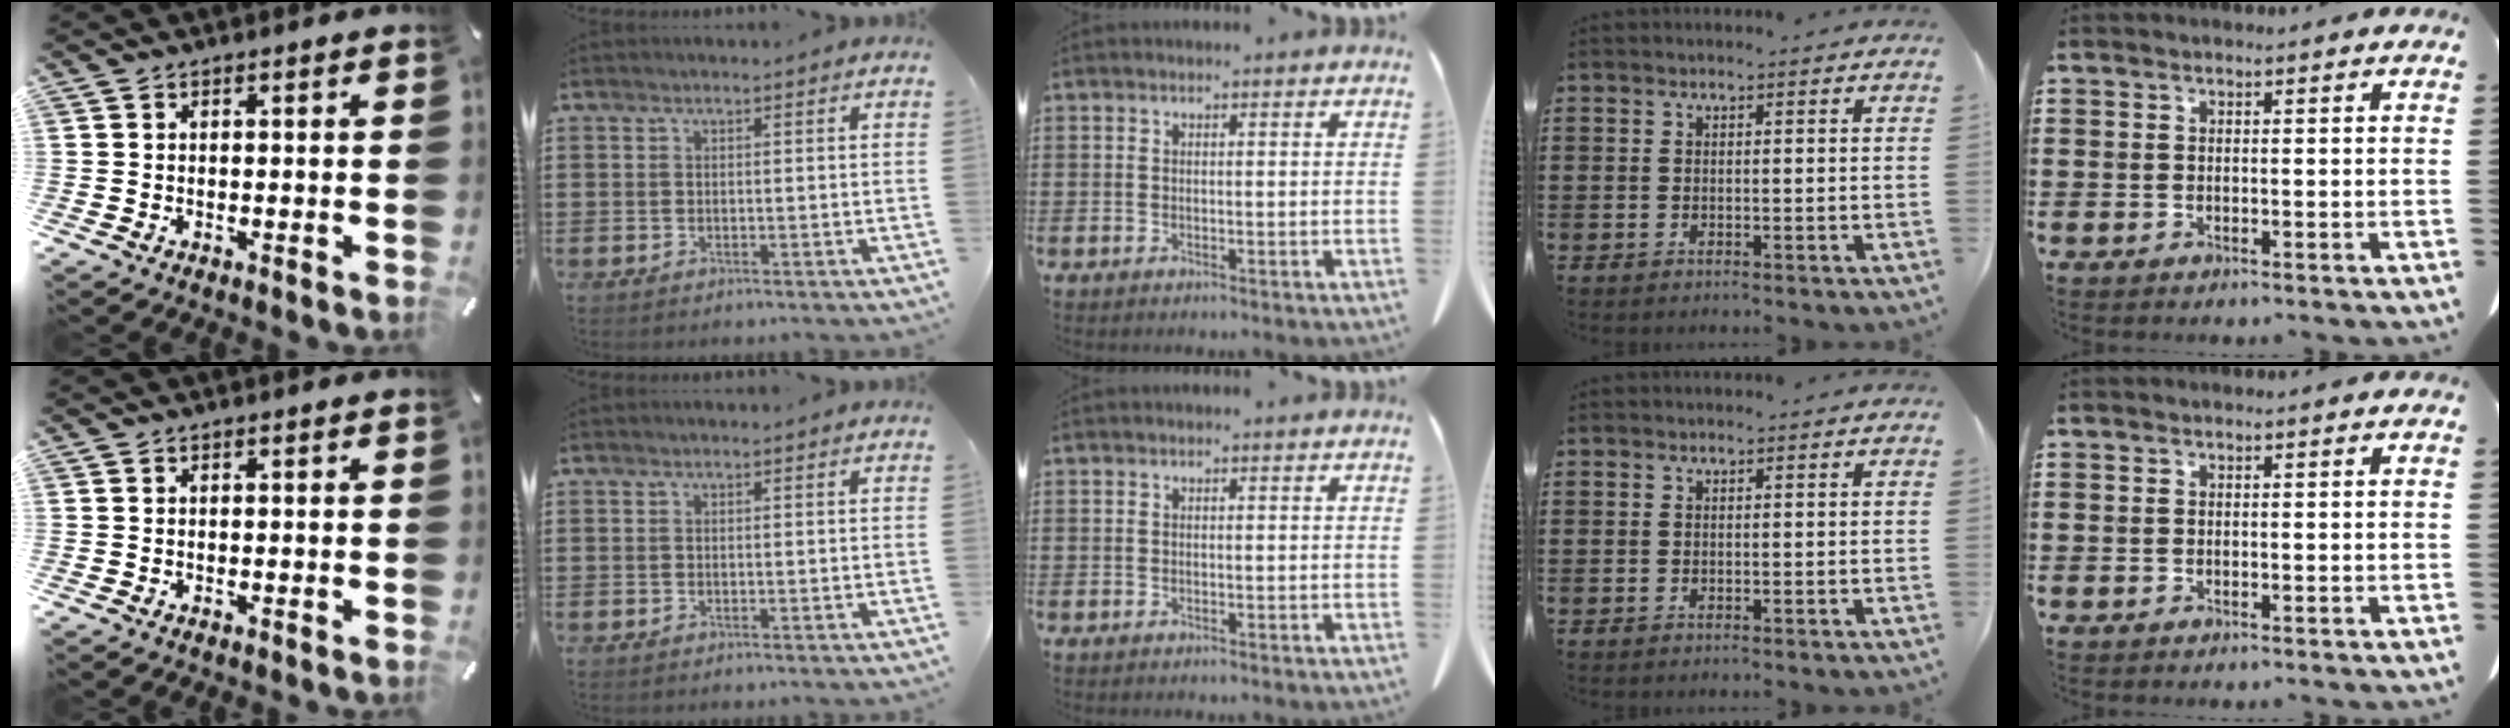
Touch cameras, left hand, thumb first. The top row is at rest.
{}